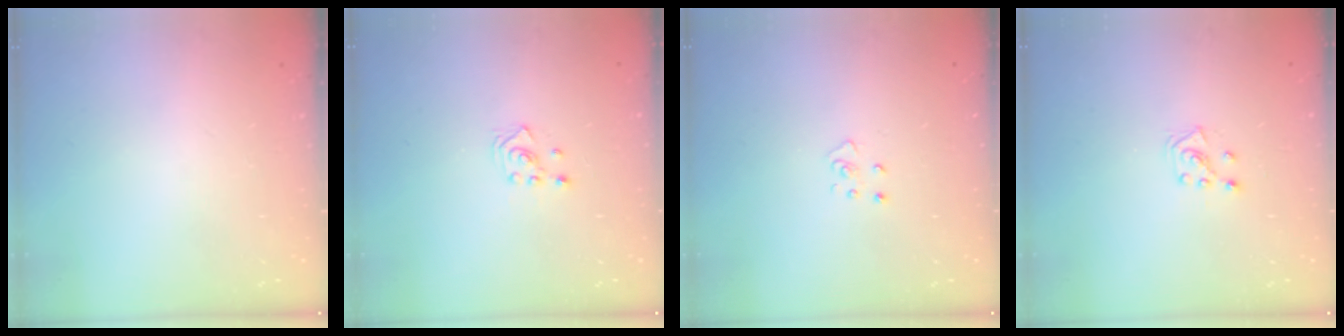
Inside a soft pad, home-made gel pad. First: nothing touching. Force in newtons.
{"total": 2.6, "press": 2.4, "slide": 0.9}
{"total": 4.1, "press": 4.1, "slide": 0.3}
{"total": 4.4, "press": 4.3, "slide": 0.6}